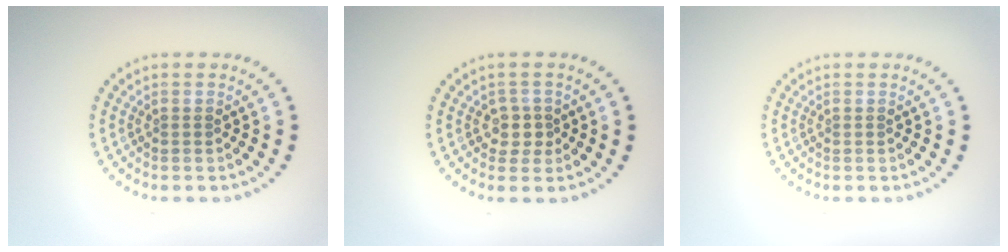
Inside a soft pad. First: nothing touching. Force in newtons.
{"total": 1.6, "press": 1.4, "slide": 0.9}
{"total": 0.0}